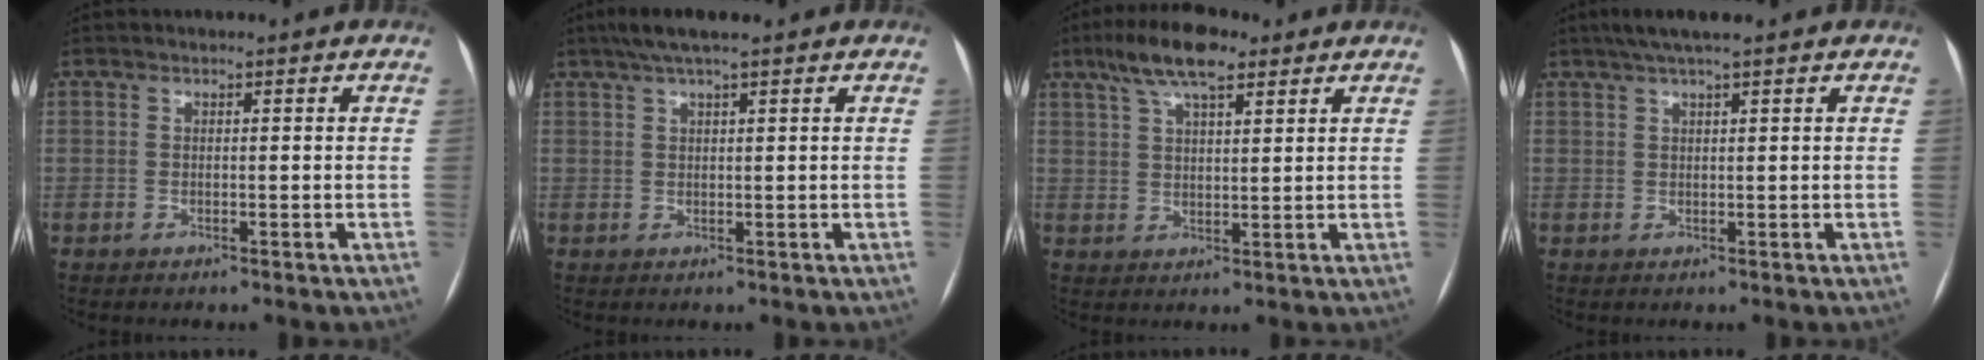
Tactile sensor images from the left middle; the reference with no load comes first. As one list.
[{"total": 5.5, "force": [4.0, 0.2, 3.7], "torque": [-0.066, 0.032, 0.071]}, {"total": 9.4, "force": [6.1, 2.6, 6.6], "torque": [-0.126, 0.022, 0.106]}, {"total": 5.1, "force": [3.8, -0.1, 3.4], "torque": [-0.060, 0.027, 0.068]}]